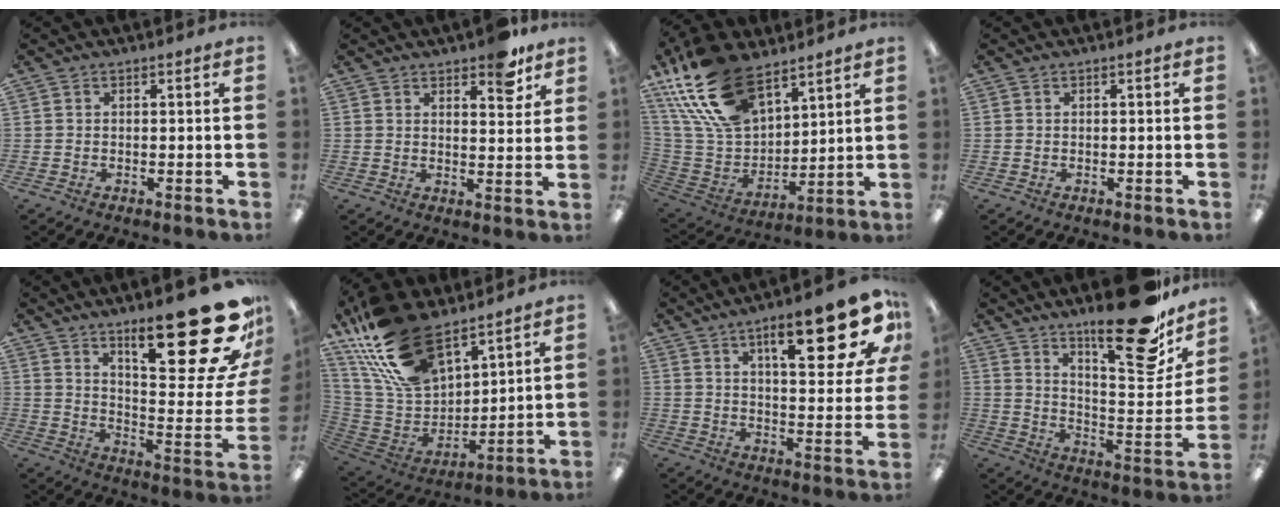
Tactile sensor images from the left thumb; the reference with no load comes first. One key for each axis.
{"total": 6.9, "fx": 5.1, "fy": 2.7, "fz": 3.8, "tx": -0.032, "ty": -0.030, "tz": 0.082}
{"total": 23.0, "fx": 14.5, "fy": 12.4, "fz": 12.9, "tx": -0.268, "ty": -0.066, "tz": 0.270}
{"total": 0.0}
{"total": 29.1, "fx": 17.7, "fy": 8.0, "fz": 21.7, "tx": -0.283, "ty": -0.133, "tz": 0.289}
{"total": 23.5, "fx": 16.2, "fy": 11.6, "fz": 12.5, "tx": -0.259, "ty": -0.079, "tz": 0.304}
{"total": 19.1, "fx": 10.3, "fy": 5.8, "fz": 15.1, "tx": -0.204, "ty": -0.051, "tz": 0.152}
{"total": 23.2, "fx": 17.8, "fy": 6.3, "fz": 13.5, "tx": -0.188, "ty": -0.127, "tz": 0.287}